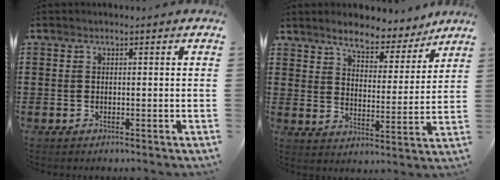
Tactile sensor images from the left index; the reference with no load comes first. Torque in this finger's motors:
{"motor_torque": [2.14, 0.00, 0.19, 0.11]}